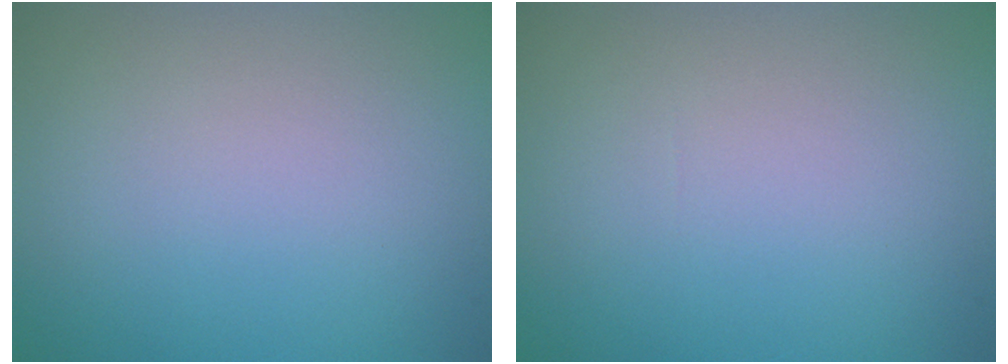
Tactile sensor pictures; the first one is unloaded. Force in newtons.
{"total": 0.0}